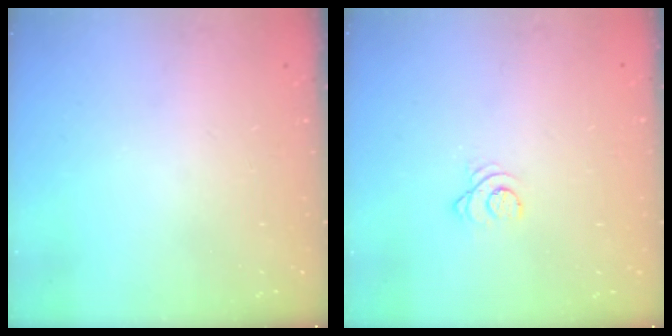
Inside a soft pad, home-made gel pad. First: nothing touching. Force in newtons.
{"total": 2.5, "press": 2.5, "slide": 0.2}